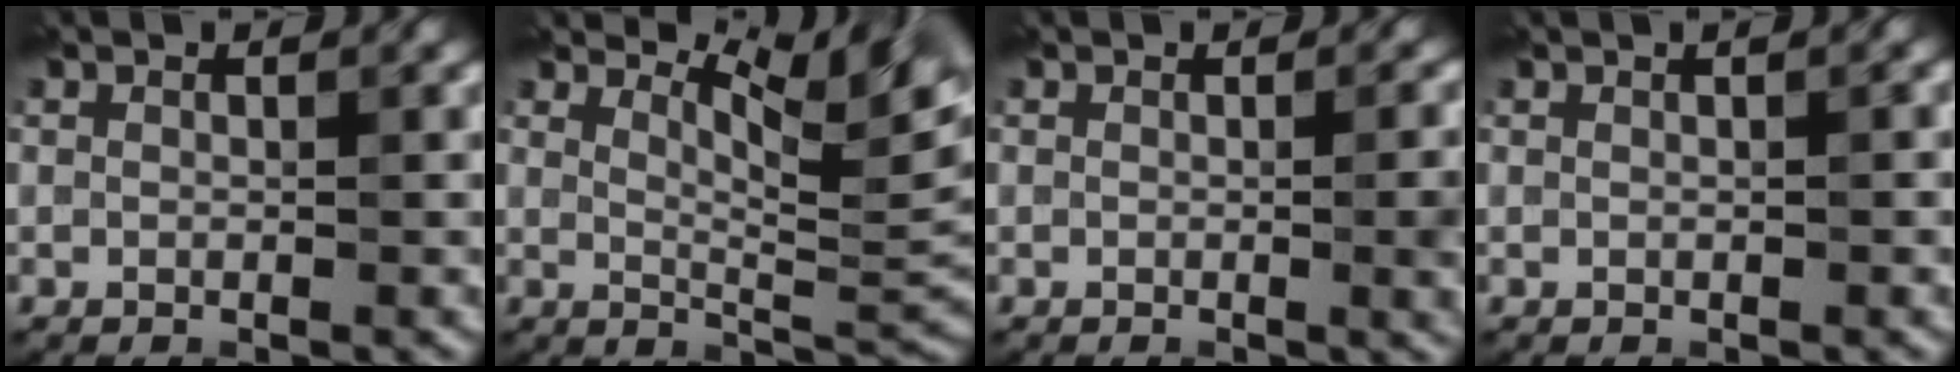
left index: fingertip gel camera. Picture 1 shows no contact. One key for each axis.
{"total": 8.3, "fx": 5.5, "fy": 2.2, "fz": 5.9, "tx": -0.086, "ty": 0.004, "tz": 0.085}
{"total": 3.8, "fx": -0.2, "fy": 1.3, "fz": 3.6, "tx": -0.033, "ty": 0.003, "tz": -0.004}
{"total": 1.3, "fx": 0.3, "fy": 0.4, "fz": 1.2, "tx": -0.014, "ty": 0.002, "tz": -0.003}